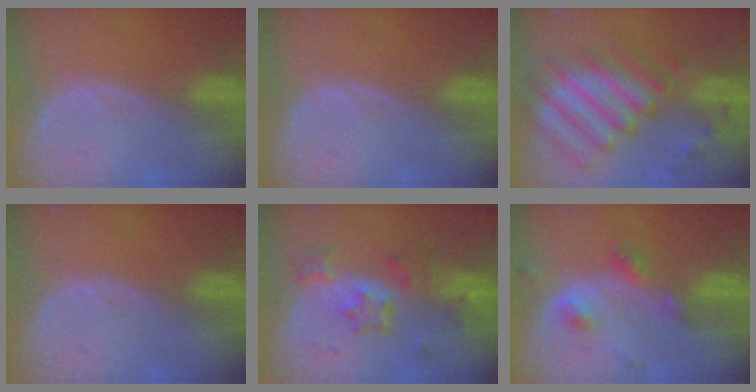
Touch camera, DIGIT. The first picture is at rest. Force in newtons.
{"total": 0.0}
{"total": 11.9, "press": 10.3, "slide": 5.9}
{"total": 0.0}
{"total": 7.1, "press": 6.5, "slide": 2.9}
{"total": 4.6, "press": 4.1, "slide": 2.0}